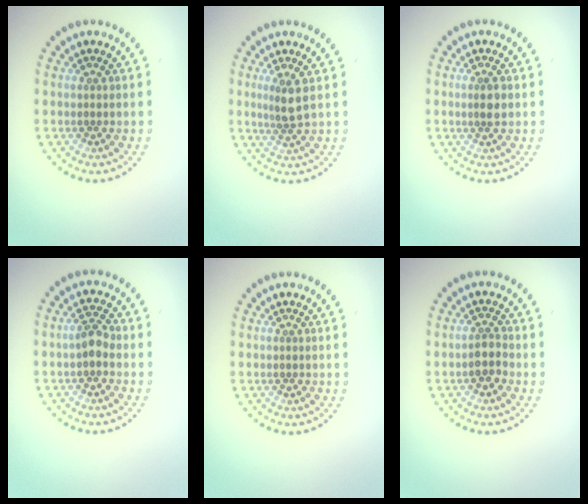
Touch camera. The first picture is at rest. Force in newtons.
{"total": 2.1, "press": 1.6, "slide": 1.3}
{"total": 1.6, "press": 1.5, "slide": 0.6}
{"total": 2.1, "press": 2.0, "slide": 0.5}
{"total": 0.0}
{"total": 1.9, "press": 1.7, "slide": 0.8}